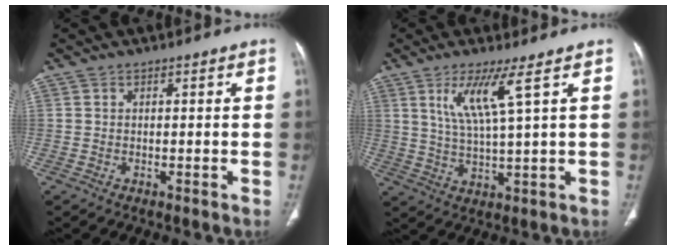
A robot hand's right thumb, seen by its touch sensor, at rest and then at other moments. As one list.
[{"total": 7.9, "force": [3.7, 0.0, 7.0], "torque": [-0.152, -0.026, 0.083]}]